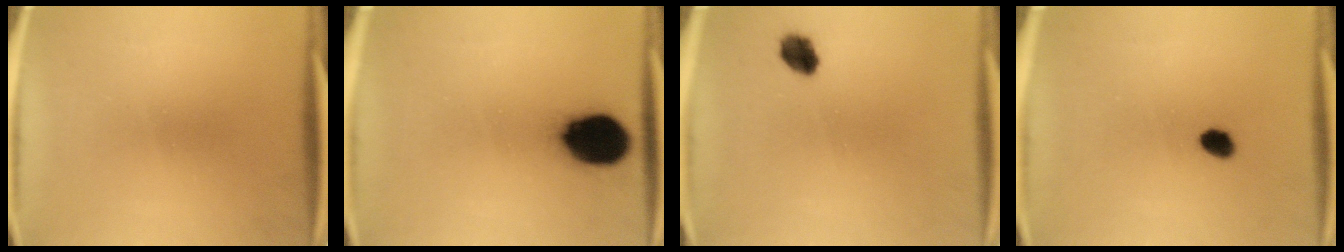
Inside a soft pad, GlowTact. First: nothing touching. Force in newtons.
{"total": 14.8}
{"total": 4.6}
{"total": 2.7}